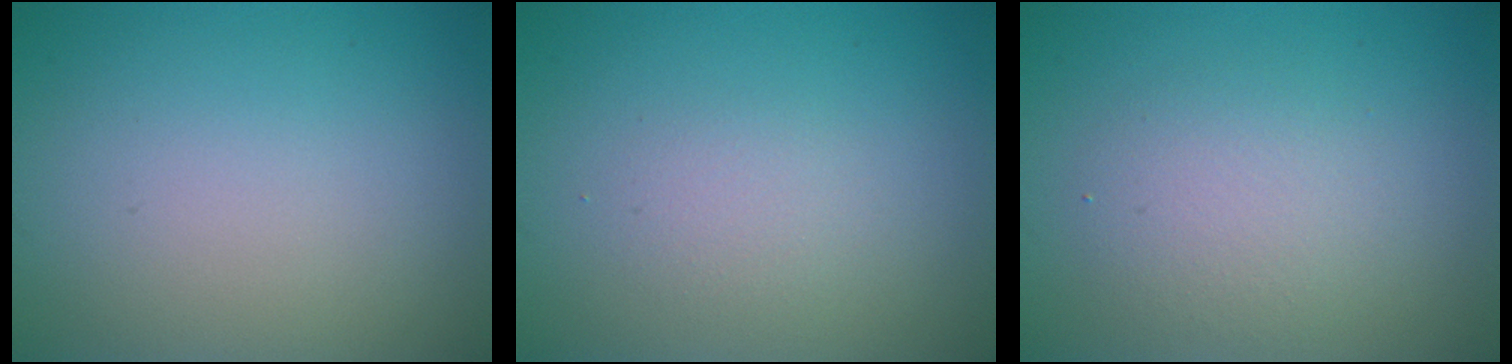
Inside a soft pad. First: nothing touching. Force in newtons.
{"total": 1.5, "press": 1.4, "slide": 0.1}
{"total": 2.8, "press": 2.8, "slide": 0.1}